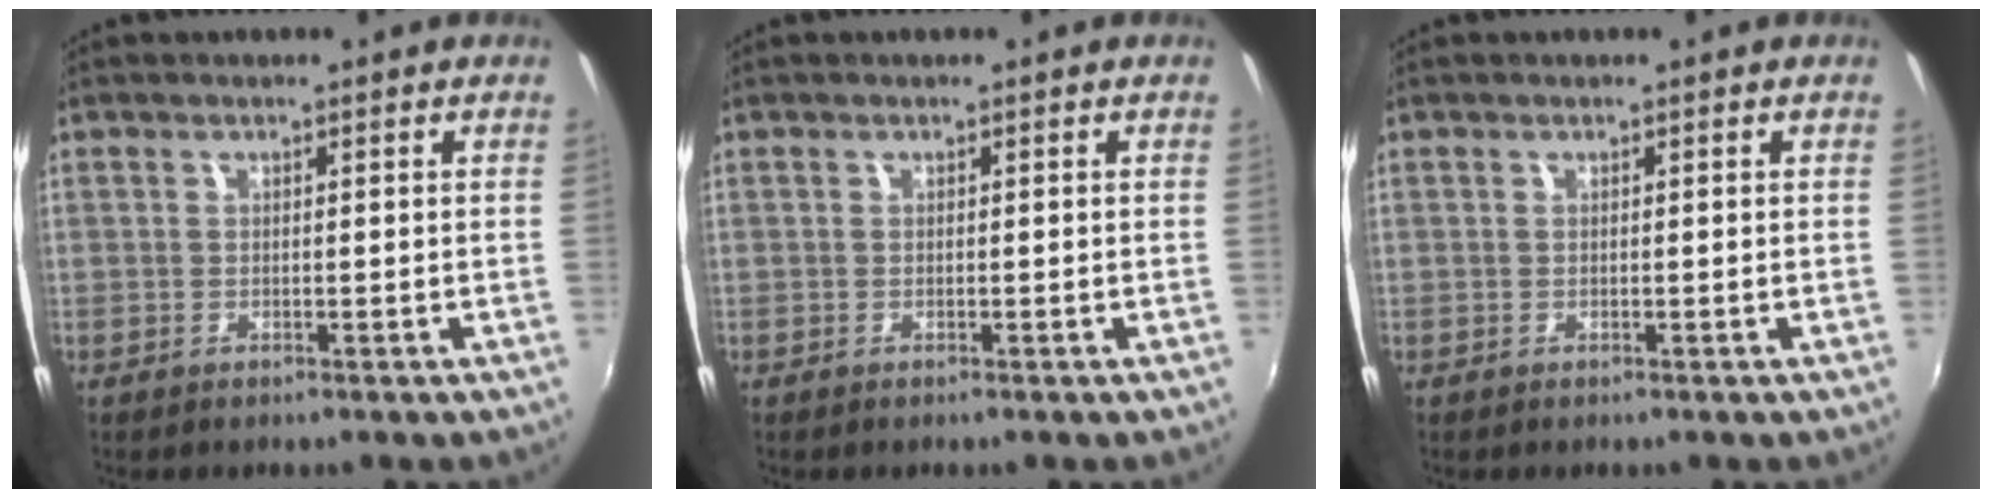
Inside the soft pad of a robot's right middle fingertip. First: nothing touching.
{"total": 0.0}
{"total": 0.0}